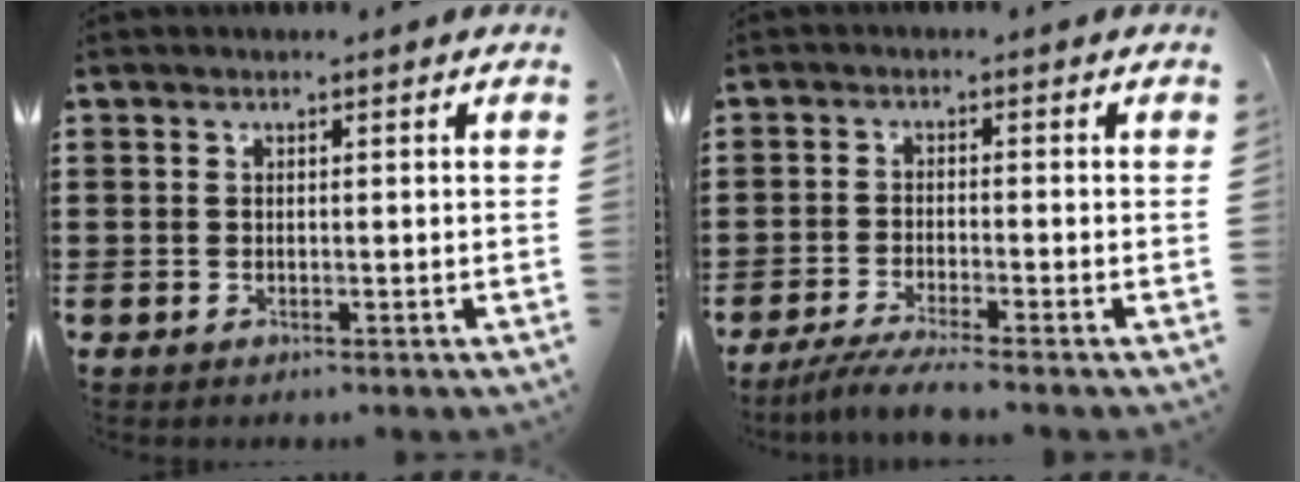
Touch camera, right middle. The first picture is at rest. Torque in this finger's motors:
{"motor_torque": [2.14, 0.00, 0.07, 0.07]}